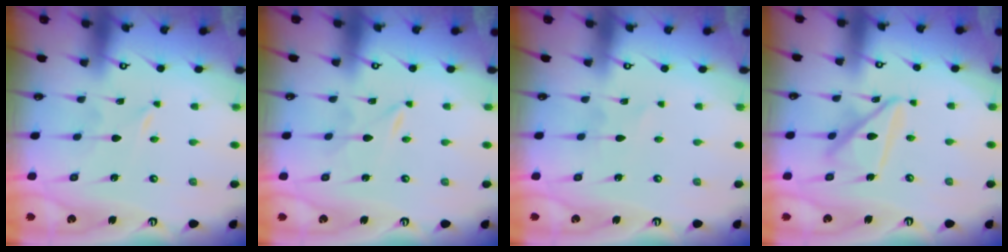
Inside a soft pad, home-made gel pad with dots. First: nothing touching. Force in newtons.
{"total": 0.0}
{"total": 2.2, "press": 2.2, "slide": 0.2}
{"total": 13.0, "press": 12.9, "slide": 1.2}